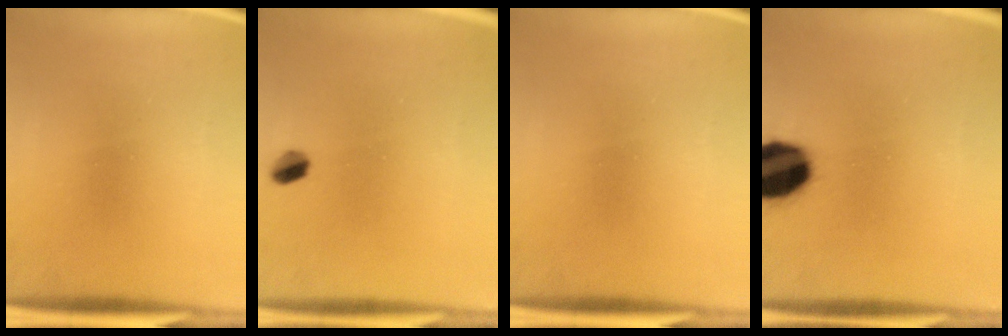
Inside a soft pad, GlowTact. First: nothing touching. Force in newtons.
{"total": 2.7}
{"total": 0.0}
{"total": 16.7}